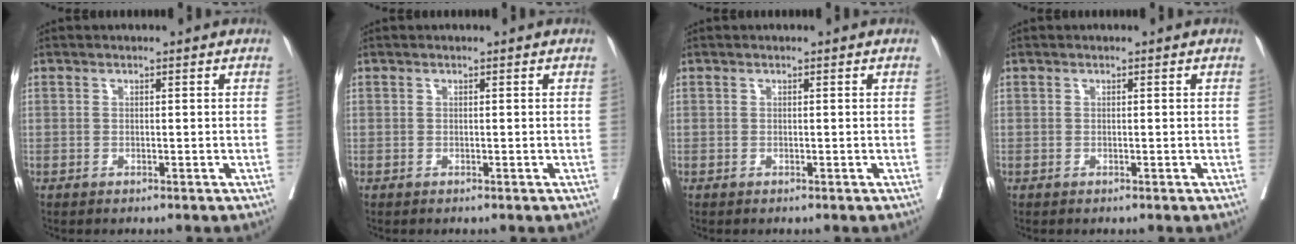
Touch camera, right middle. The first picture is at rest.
{"total": 0.0}
{"total": 0.0}
{"total": 0.0}